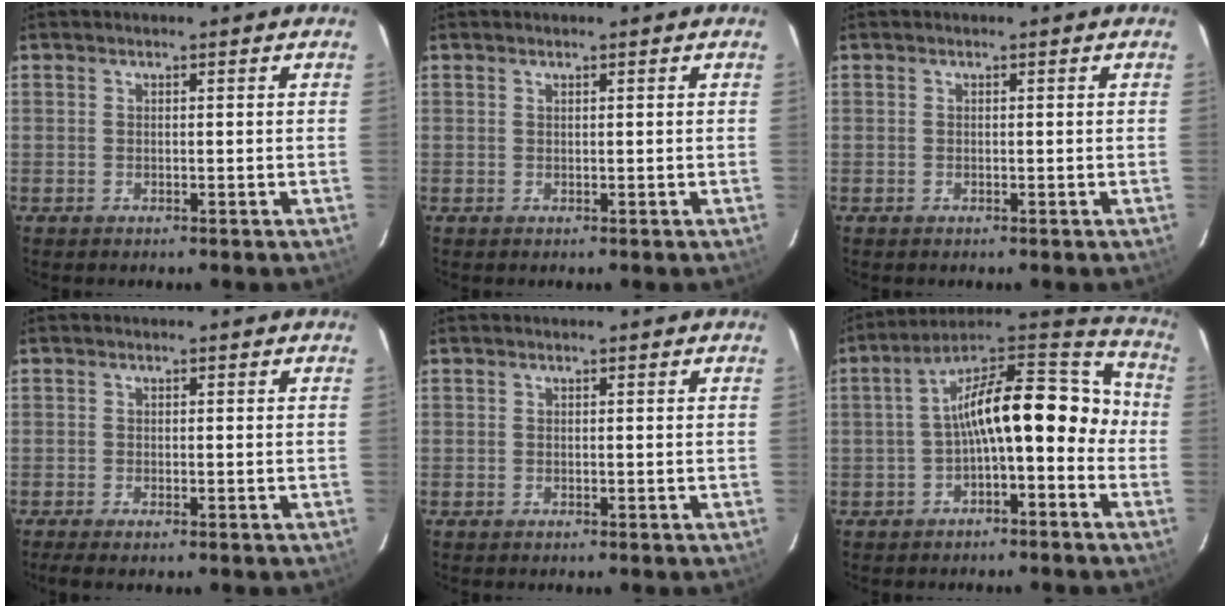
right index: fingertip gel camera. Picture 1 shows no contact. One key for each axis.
{"total": 0.0}
{"total": 0.0}
{"total": 1.9, "fx": -1.3, "fy": 0.3, "fz": 1.3, "tx": -0.030, "ty": -0.005, "tz": -0.024}
{"total": 0.0}
{"total": 15.2, "fx": -3.5, "fy": 6.1, "fz": 13.5, "tx": -0.213, "ty": 0.045, "tz": -0.062}